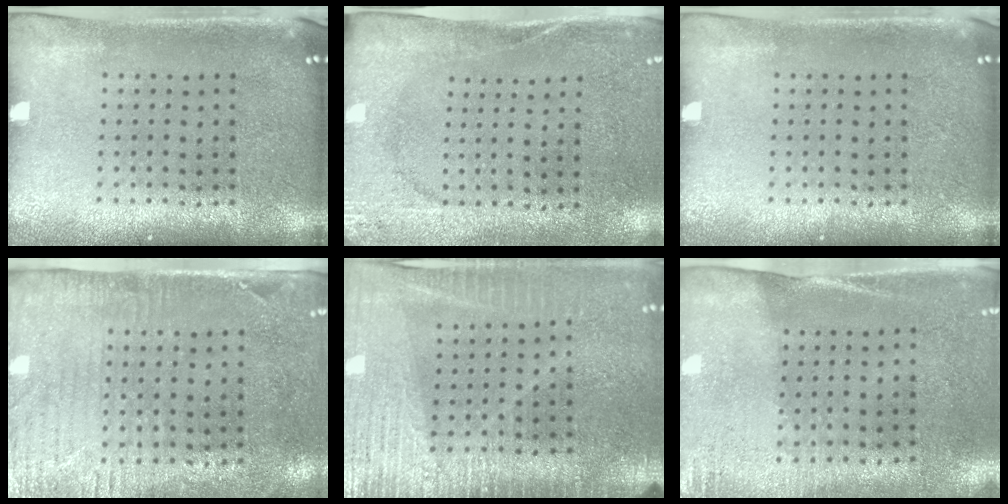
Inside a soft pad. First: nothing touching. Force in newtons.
{"total": 2.6, "press": 2.0, "slide": 1.6}
{"total": 0.0}
{"total": 2.9, "press": 2.4, "slide": 1.7}
{"total": 3.6, "press": 3.2, "slide": 1.6}
{"total": 2.7, "press": 2.4, "slide": 1.3}